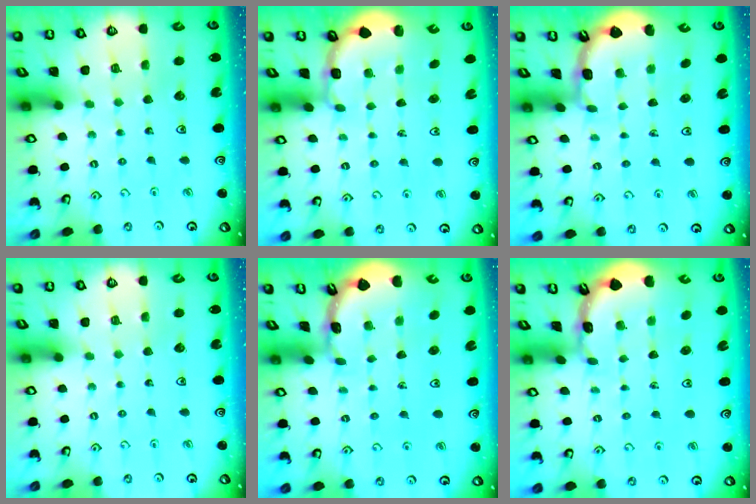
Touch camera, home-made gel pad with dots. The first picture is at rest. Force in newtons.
{"total": 2.9, "press": 2.5, "slide": 1.4}
{"total": 2.0, "press": 2.0, "slide": 0.2}
{"total": 0.0}
{"total": 1.8, "press": 1.8, "slide": 0.2}
{"total": 1.6, "press": 1.6, "slide": 0.1}